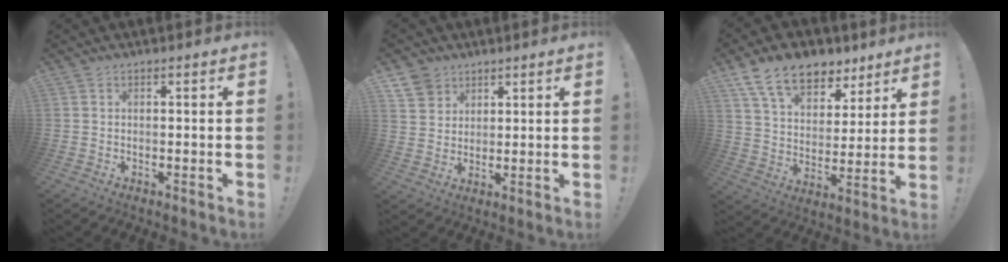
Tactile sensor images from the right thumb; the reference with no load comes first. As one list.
[{"total": 7.1, "force": [4.8, 5.1, 1.0], "torque": [-0.018, -0.033, 0.095]}, {"total": 15.9, "force": [10.5, 9.3, 7.5], "torque": [-0.133, -0.060, 0.196]}]